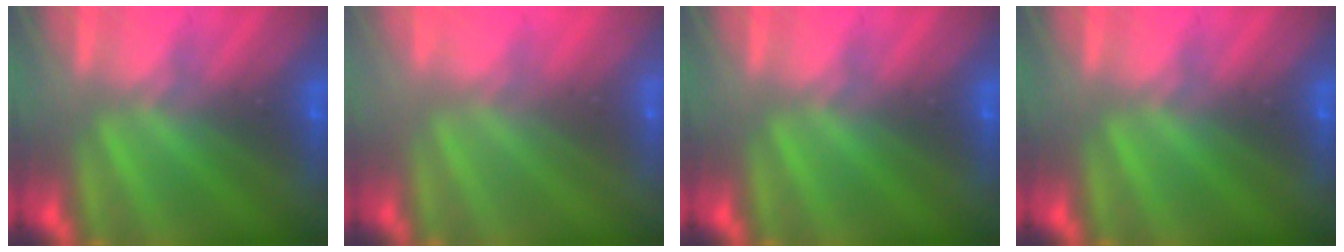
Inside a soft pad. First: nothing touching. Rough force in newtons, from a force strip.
{"total": 2.8}
{"total": 0.0}
{"total": 0.0}